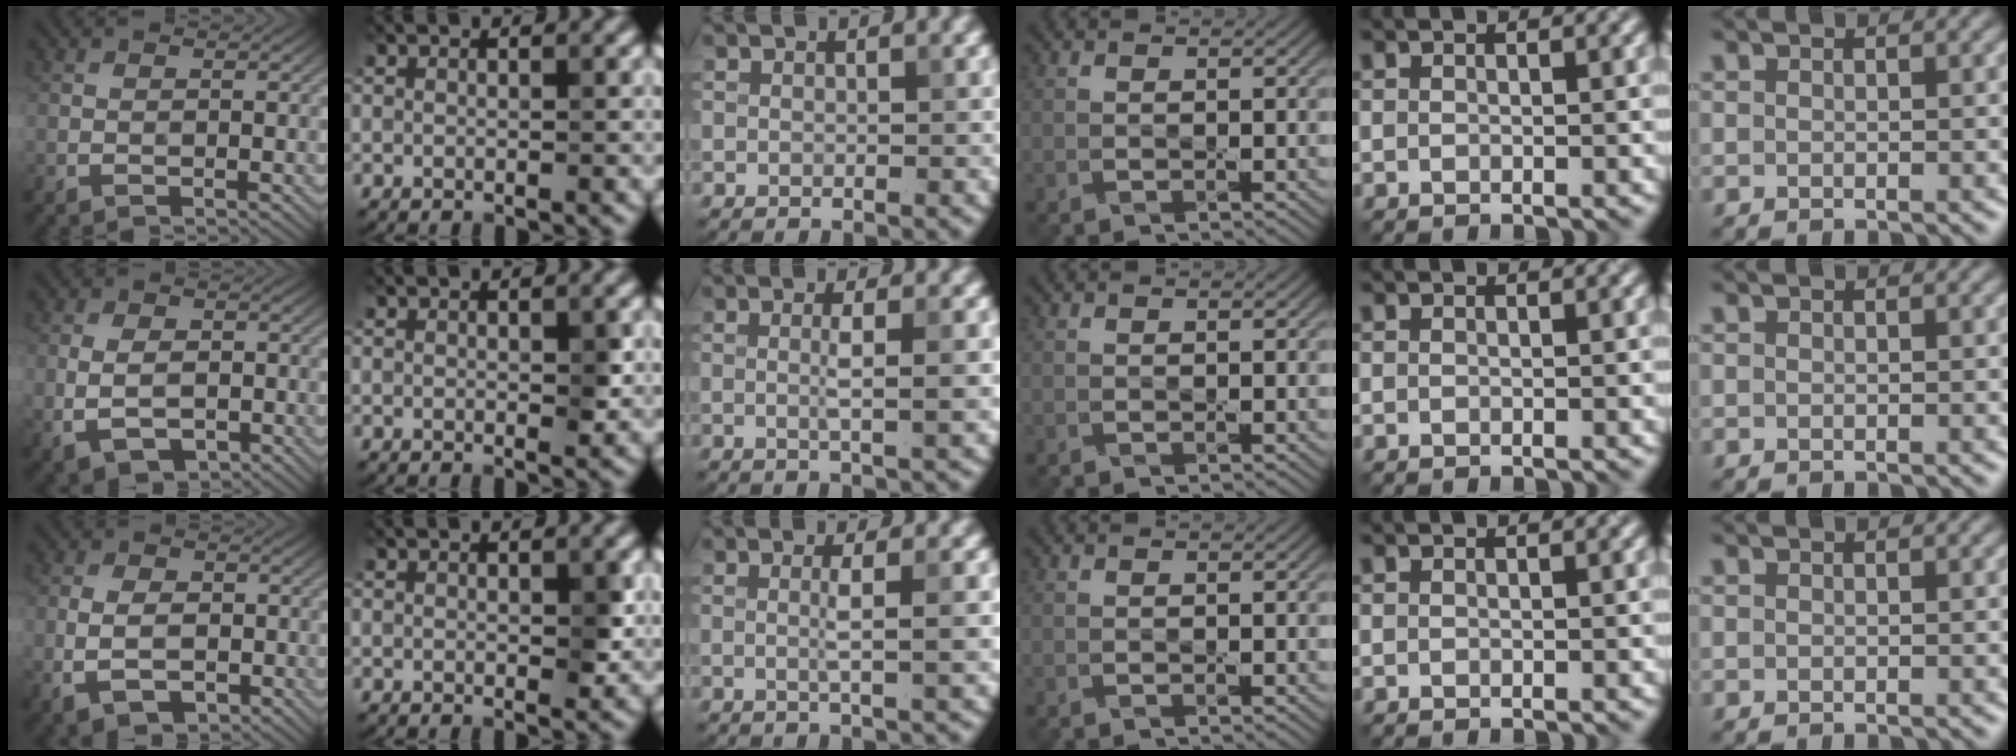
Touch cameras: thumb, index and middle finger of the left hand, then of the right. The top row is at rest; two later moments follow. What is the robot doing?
{"motion": "squeeze", "object": "air blower"}